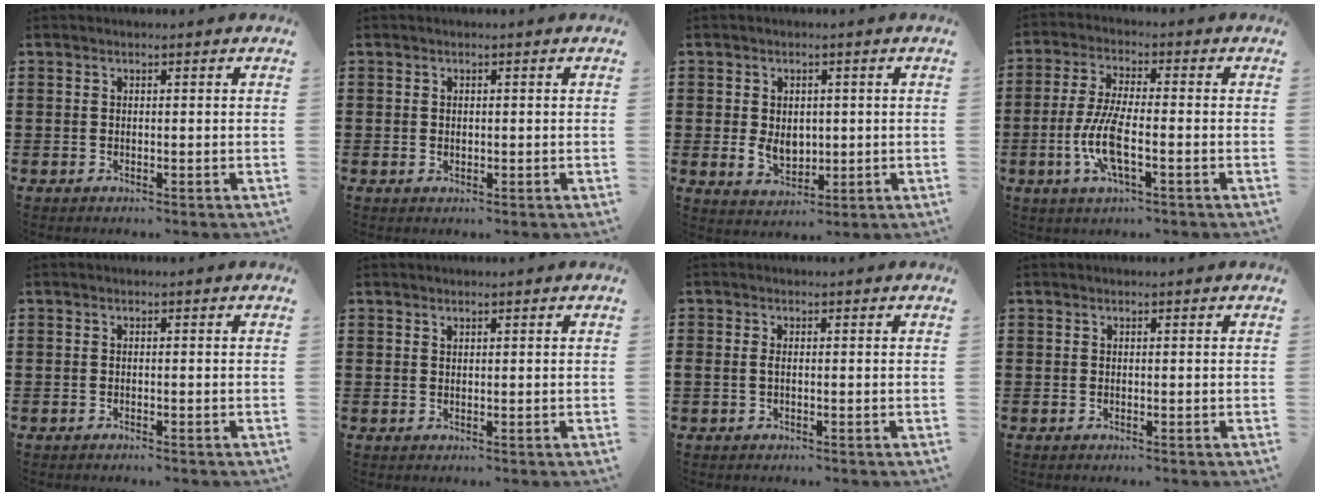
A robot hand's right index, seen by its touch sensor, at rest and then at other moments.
{"total": 0.6, "force": [0.2, 0.5, 0.2], "torque": [-0.005, 0.004, 0.004]}
{"total": 4.3, "force": [0.1, 3.2, 2.8], "torque": [-0.052, 0.007, 0.000]}
{"total": 7.9, "force": [-2.4, 2.2, 7.1], "torque": [-0.160, -0.011, -0.050]}
{"total": 0.6, "force": [-0.6, 0.0, 0.1], "torque": [-0.004, -0.002, -0.011]}
{"total": 0.6, "force": [0.5, 0.3, 0.1], "torque": [-0.002, 0.002, 0.010]}
{"total": 0.8, "force": [-0.4, 0.4, 0.6], "torque": [-0.021, -0.005, -0.009]}
{"total": 0.0}